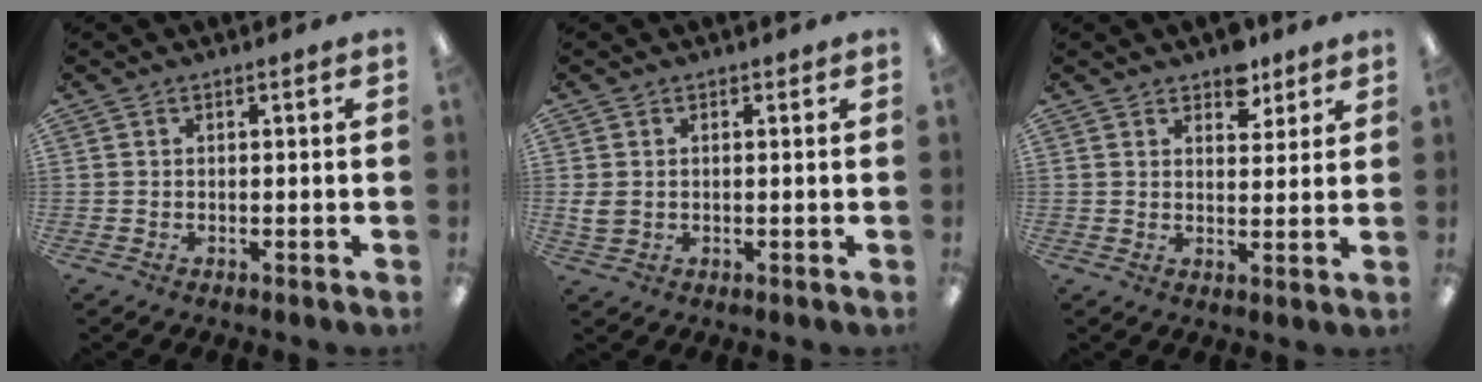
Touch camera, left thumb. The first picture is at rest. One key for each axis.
{"total": 3.4, "fx": 0.6, "fy": 2.9, "fz": 1.7, "tx": -0.024, "ty": 0.003, "tz": 0.010}
{"total": 5.8, "fx": 4.5, "fy": 3.2, "fz": 1.9, "tx": -0.010, "ty": -0.023, "tz": 0.077}